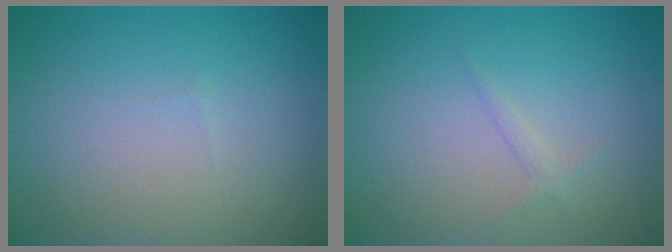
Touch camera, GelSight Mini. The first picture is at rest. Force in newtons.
{"total": 0.8, "press": 0.8, "slide": 0.1}